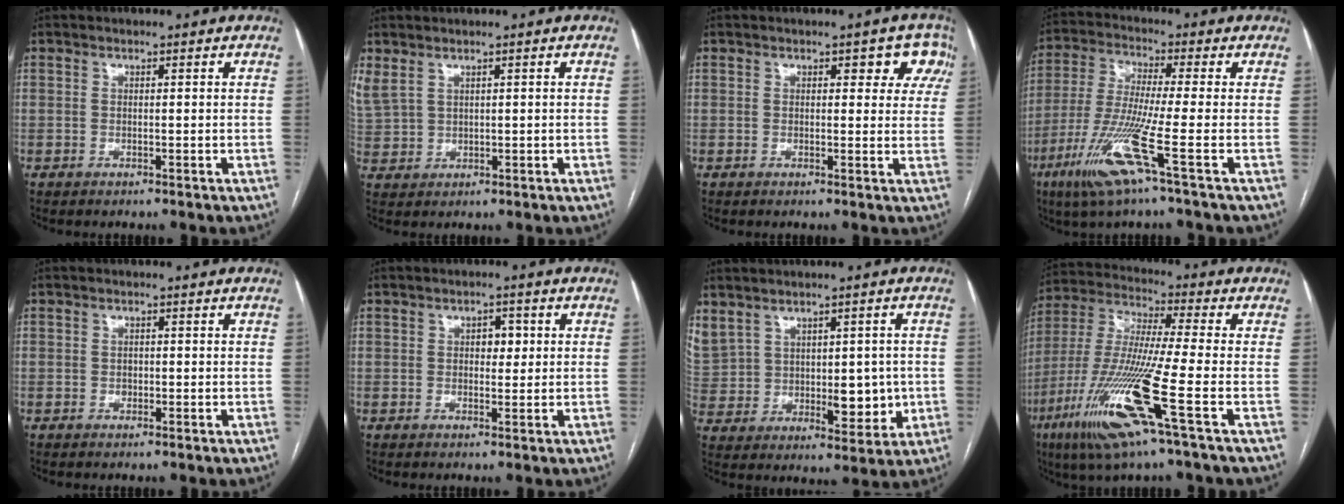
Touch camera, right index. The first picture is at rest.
{"total": 5.4, "force": [3.1, 3.2, 3.0], "torque": [-0.086, 0.009, 0.079]}
{"total": 4.8, "force": [2.2, 2.7, 3.2], "torque": [-0.012, 0.011, 0.016]}
{"total": 11.7, "force": [-5.4, -0.9, 10.3], "torque": [-0.218, -0.030, -0.112]}
{"total": 0.8, "force": [-0.1, 0.7, 0.4], "torque": [-0.005, 0.002, -0.002]}
{"total": 2.6, "force": [0.5, 1.5, 2.0], "torque": [-0.026, 0.008, 0.007]}
{"total": 15.3, "force": [3.6, 10.0, 11.1], "torque": [-0.238, 0.019, 0.097]}
{"total": 16.9, "force": [-7.3, -0.4, 15.2], "torque": [-0.332, -0.032, -0.144]}